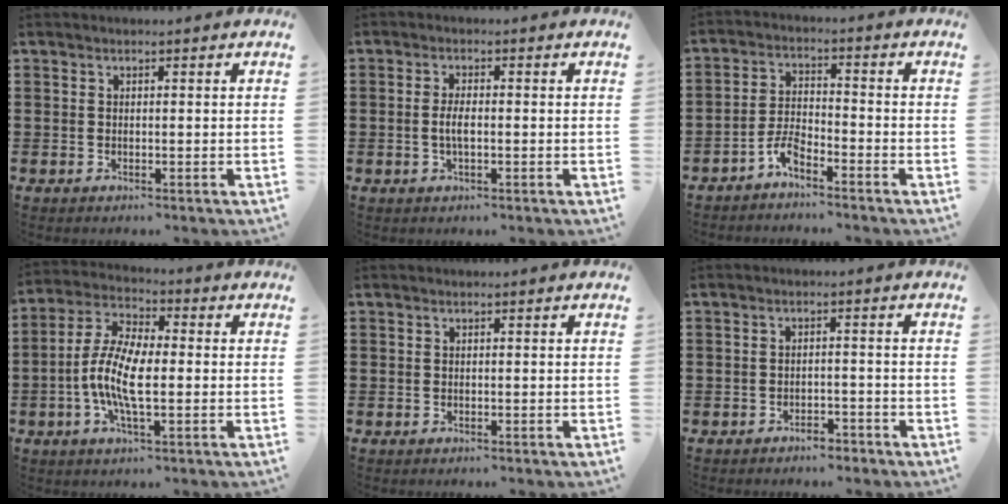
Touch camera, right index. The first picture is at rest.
{"total": 2.9, "force": [-0.4, 0.7, 2.8], "torque": [-0.060, -0.005, -0.008]}
{"total": 4.0, "force": [-3.4, 0.9, 1.9], "torque": [-0.052, 0.003, -0.069]}
{"total": 9.5, "force": [-1.9, 3.3, 8.8], "torque": [-0.198, -0.013, -0.039]}
{"total": 0.0}
{"total": 2.2, "force": [-2.2, 0.5, 0.4], "torque": [-0.014, 0.000, -0.044]}